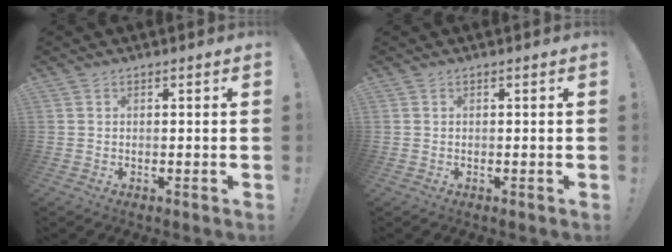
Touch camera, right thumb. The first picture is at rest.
{"total": 0.0}